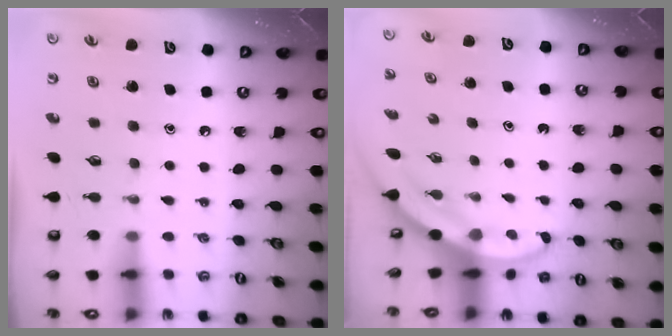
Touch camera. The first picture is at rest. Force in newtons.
{"total": 3.7, "press": 3.7, "slide": 0.1}